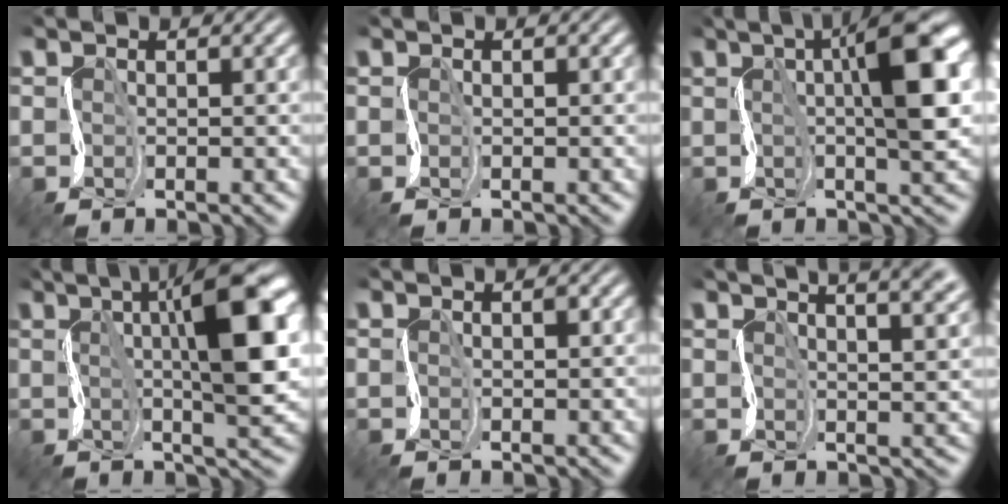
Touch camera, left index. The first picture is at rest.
{"total": 0.0}
{"total": 9.4, "force": [2.0, 2.4, 8.8], "torque": [-0.122, 0.021, 0.028]}
{"total": 11.2, "force": [2.4, 3.0, 10.5], "torque": [-0.146, 0.013, 0.036]}
{"total": 0.7, "force": [0.2, 0.4, 0.6], "torque": [-0.007, 0.002, 0.003]}
{"total": 10.8, "force": [6.4, 4.4, 7.6], "torque": [-0.058, 0.053, 0.054]}